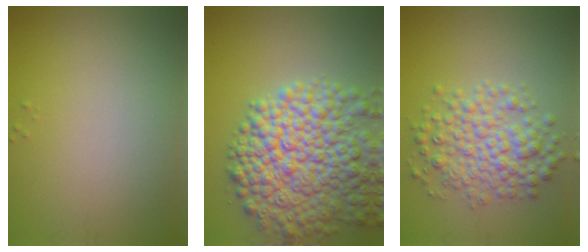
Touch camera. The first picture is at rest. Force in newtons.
{"total": 11.4, "press": 11.4, "slide": 0.6}
{"total": 5.2, "press": 5.2, "slide": 0.1}